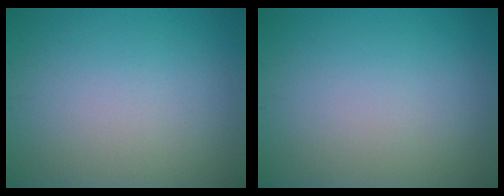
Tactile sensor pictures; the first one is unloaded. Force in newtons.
{"total": 0.0}